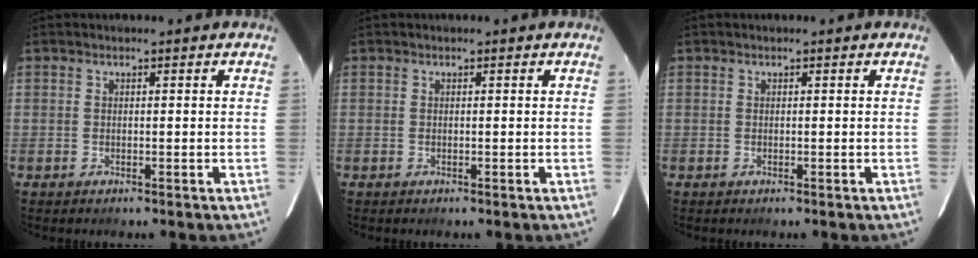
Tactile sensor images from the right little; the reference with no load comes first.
{"total": 0.0}
{"total": 0.0}